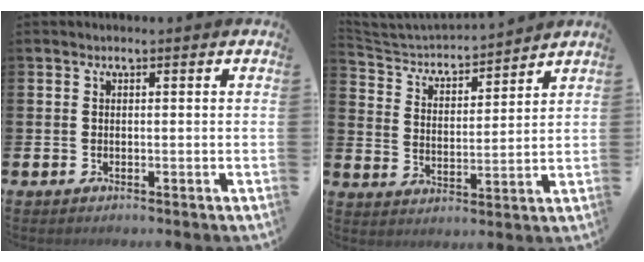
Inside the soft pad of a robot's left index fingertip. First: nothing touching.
{"total": 4.2, "force": [4.1, 0.9, 0.4], "torque": [-0.034, -0.034, 0.064]}